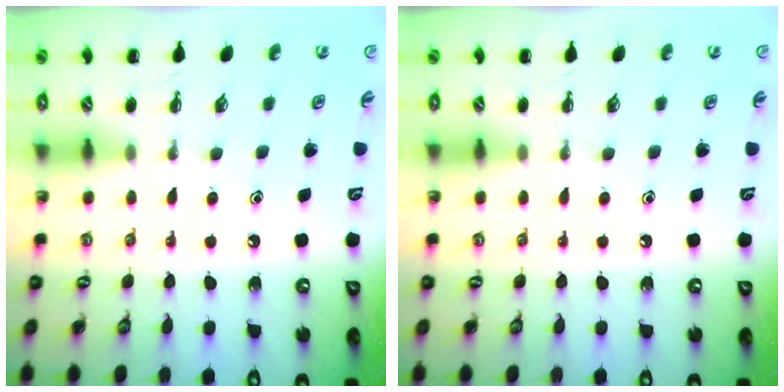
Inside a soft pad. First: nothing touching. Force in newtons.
{"total": 0.0}